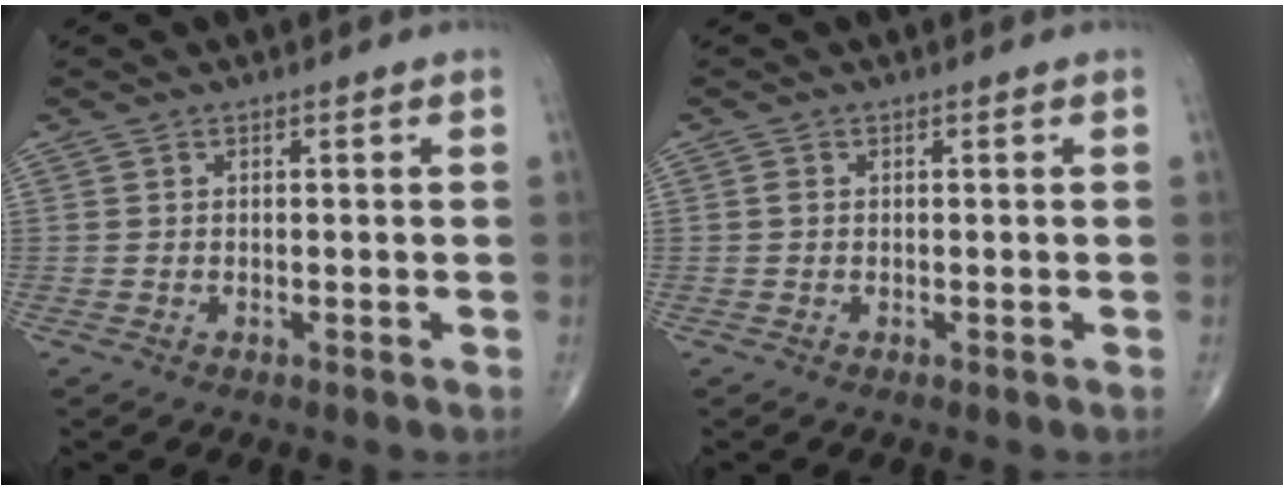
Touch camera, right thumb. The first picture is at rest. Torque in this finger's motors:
{"motor_torque": [0.14, 0.24, 0.16, 0.03, 0.00]}